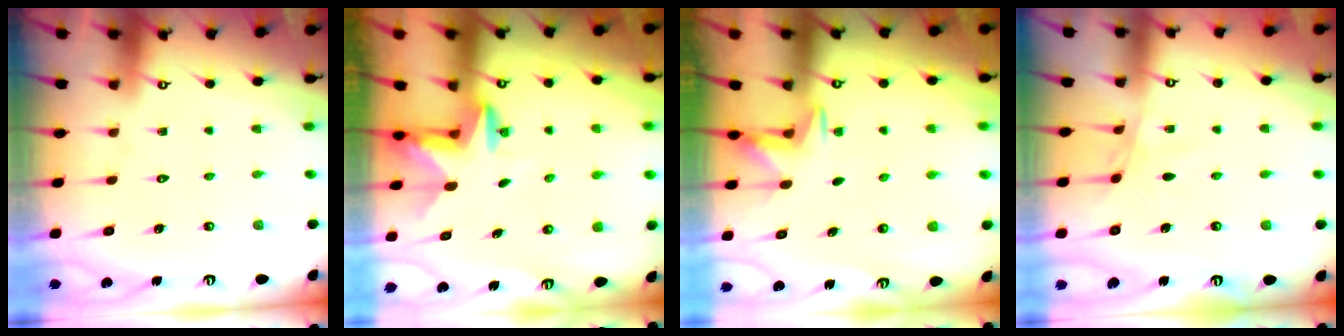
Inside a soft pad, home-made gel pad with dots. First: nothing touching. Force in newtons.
{"total": 2.4, "press": 2.3, "slide": 0.4}
{"total": 2.1, "press": 1.8, "slide": 1.1}
{"total": 2.8, "press": 2.8, "slide": 0.2}